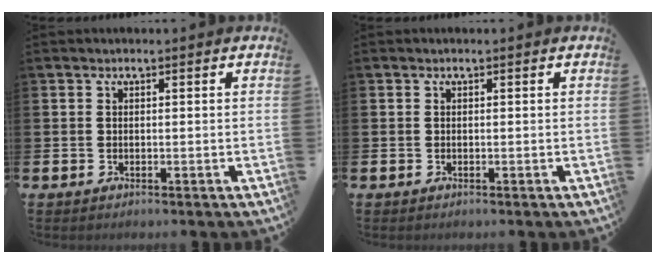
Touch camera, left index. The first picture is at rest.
{"total": 0.0}